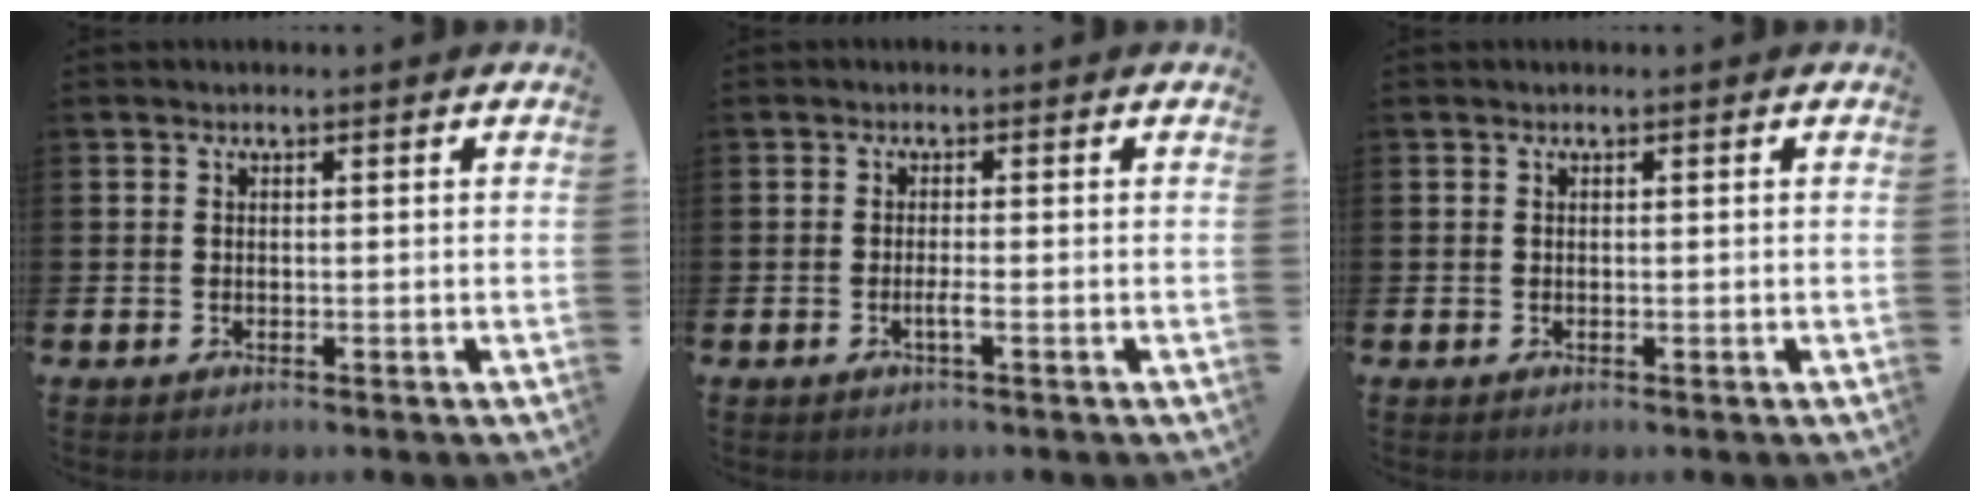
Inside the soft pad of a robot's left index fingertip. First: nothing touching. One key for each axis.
{"total": 1.2, "fx": -0.5, "fy": -0.1, "fz": 1.1, "tx": -0.023, "ty": -0.001, "tz": -0.008}
{"total": 0.0}